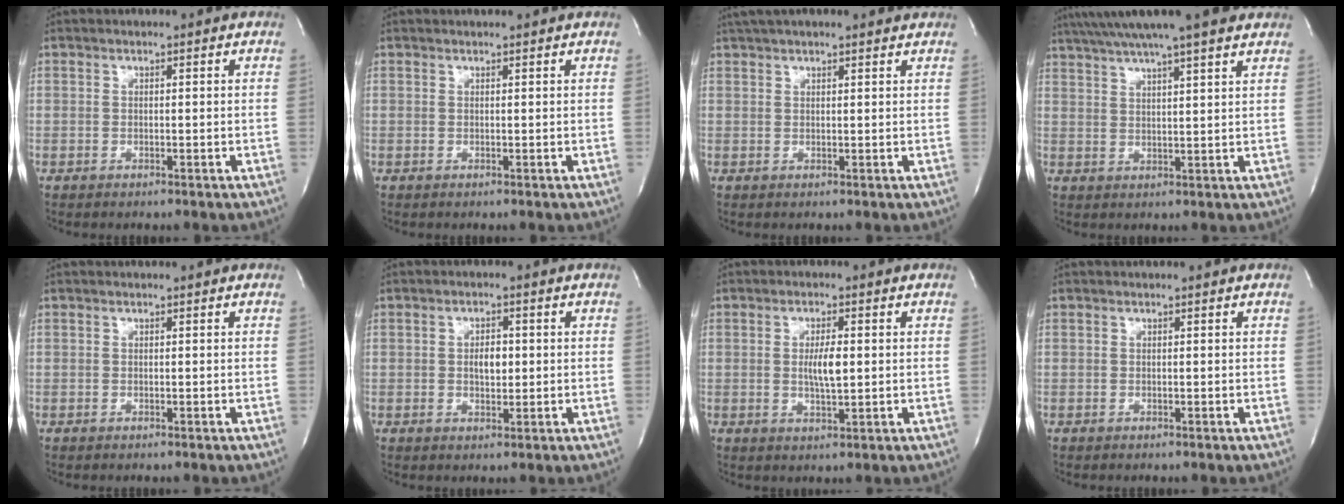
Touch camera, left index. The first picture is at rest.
{"total": 0.6, "force": [0.6, -0.1, 0.2], "torque": [-0.003, 0.005, 0.009]}
{"total": 8.5, "force": [7.3, 1.5, 4.2], "torque": [-0.067, 0.031, 0.099]}
{"total": 15.3, "force": [12.5, 0.8, 8.9], "torque": [-0.157, 0.031, 0.180]}
{"total": 0.0}
{"total": 3.1, "force": [0.1, 1.6, 2.6], "torque": [-0.045, 0.000, 0.003]}
{"total": 4.1, "force": [0.1, 0.9, 4.0], "torque": [-0.076, -0.005, 0.003]}
{"total": 0.0}